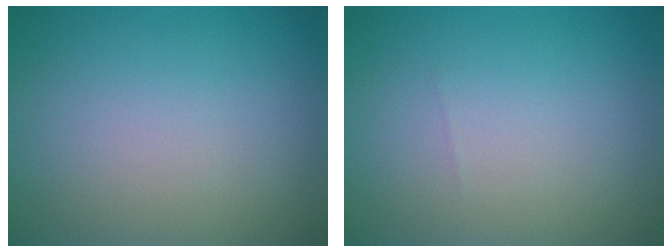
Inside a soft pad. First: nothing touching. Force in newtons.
{"total": 0.0}